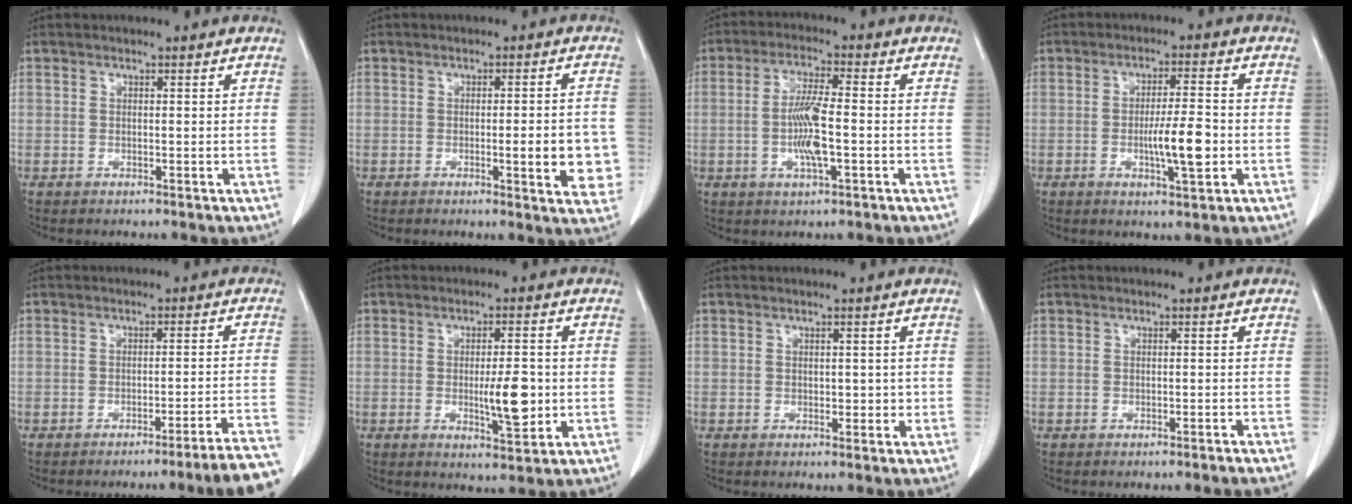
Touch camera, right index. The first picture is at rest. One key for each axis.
{"total": 7.4, "fx": -1.5, "fy": 1.4, "fz": 7.1, "tx": -0.075, "ty": -0.004, "tz": -0.018}
{"total": 7.2, "fx": -1.4, "fy": 1.0, "fz": 7.0, "tx": -0.139, "ty": -0.002, "tz": -0.028}
{"total": 7.0, "fx": -1.5, "fy": 0.8, "fz": 6.8, "tx": -0.114, "ty": -0.003, "tz": -0.024}
{"total": 11.1, "fx": -9.8, "fy": -1.9, "fz": 4.8, "tx": -0.022, "ty": 0.001, "tz": -0.125}
{"total": 6.3, "fx": -0.9, "fy": 1.5, "fz": 6.1, "tx": -0.095, "ty": -0.006, "tz": -0.009}
{"total": 1.5, "fx": -0.2, "fy": 1.1, "fz": 1.1, "tx": -0.010, "ty": 0.004, "tz": 0.000}
{"total": 1.7, "fx": -1.4, "fy": -0.4, "fz": 0.9, "tx": -0.015, "ty": 0.004, "tz": -0.015}